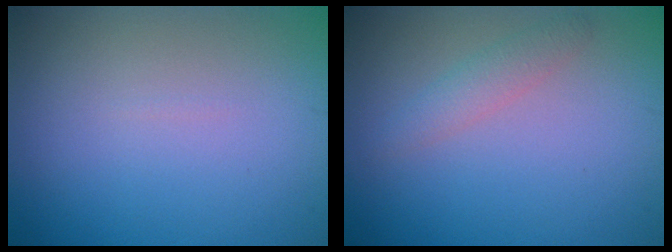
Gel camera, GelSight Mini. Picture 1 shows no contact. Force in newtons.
{"total": 1.6, "press": 1.6, "slide": 0.1}